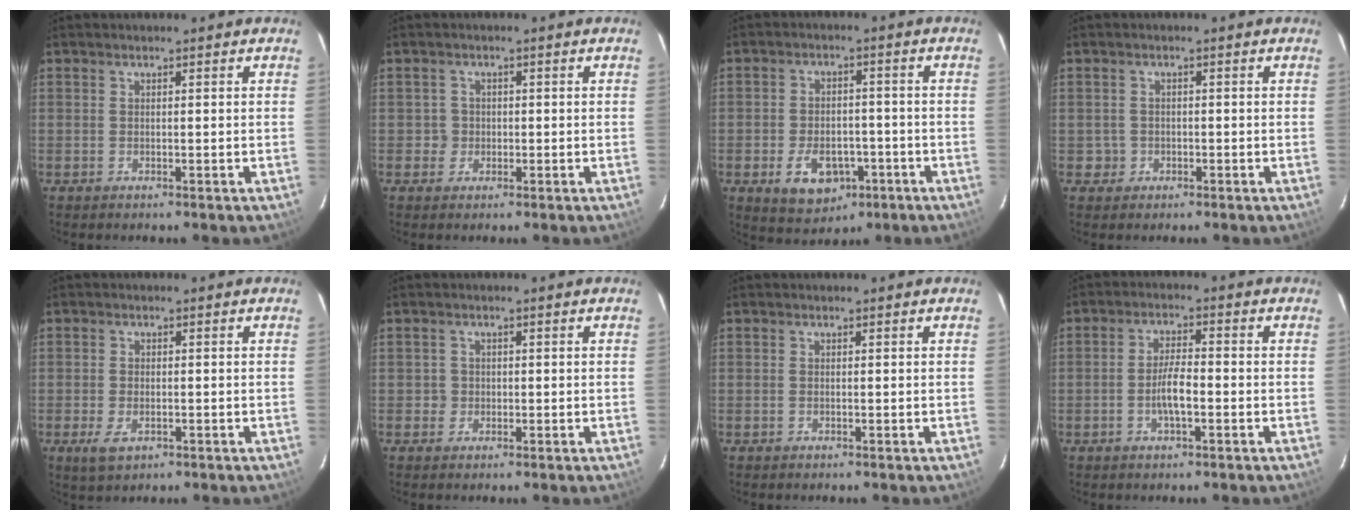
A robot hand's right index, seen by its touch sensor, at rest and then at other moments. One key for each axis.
{"total": 2.0, "fx": -0.4, "fy": 2.0, "fz": -0.1, "tx": 0.005, "ty": 0.010, "tz": -0.005}
{"total": 9.5, "fx": -4.2, "fy": 6.5, "fz": 5.5, "tx": -0.117, "ty": 0.002, "tz": -0.050}
{"total": 2.1, "fx": -0.6, "fy": 2.0, "fz": -0.1, "tx": 0.006, "ty": 0.013, "tz": -0.003}
{"total": 3.7, "fx": -1.6, "fy": 2.0, "fz": 2.6, "tx": -0.056, "ty": -0.010, "tz": -0.025}
{"total": 1.7, "fx": -0.4, "fy": 1.6, "fz": -0.1, "tx": 0.003, "ty": 0.005, "tz": -0.004}
{"total": 0.0}
{"total": 4.8, "fx": -1.6, "fy": 1.2, "fz": 4.3, "tx": -0.087, "ty": 0.006, "tz": -0.027}